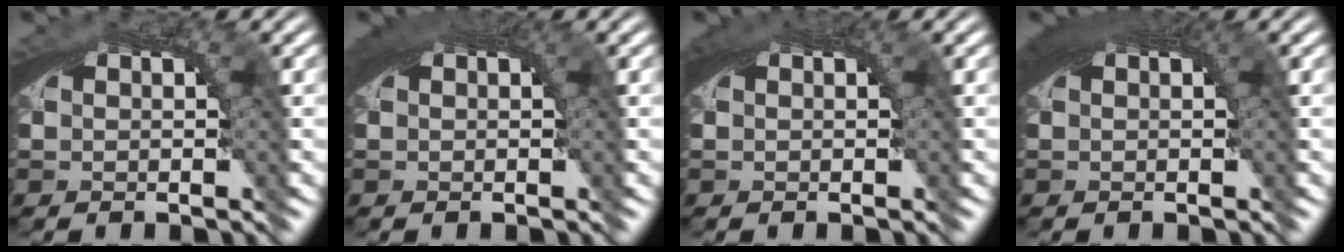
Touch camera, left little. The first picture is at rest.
{"total": 2.2, "force": [0.9, 0.5, 1.9], "torque": [-0.022, 0.007, 0.013]}
{"total": 1.5, "force": [0.6, 0.1, 1.4], "torque": [-0.018, 0.004, 0.010]}
{"total": 3.0, "force": [1.2, 0.7, 2.7], "torque": [-0.030, 0.011, 0.015]}